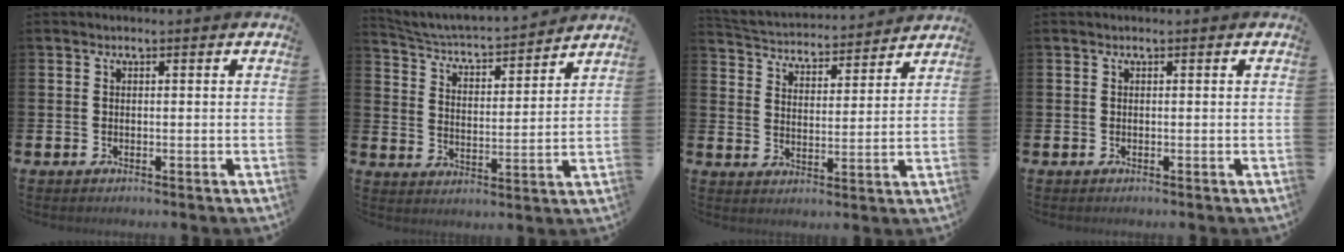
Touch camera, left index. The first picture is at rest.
{"total": 4.2, "force": [4.0, 0.5, 0.8], "torque": [-0.040, -0.044, 0.060]}
{"total": 4.1, "force": [4.0, 0.9, -0.1], "torque": [-0.021, -0.039, 0.063]}
{"total": 0.0}